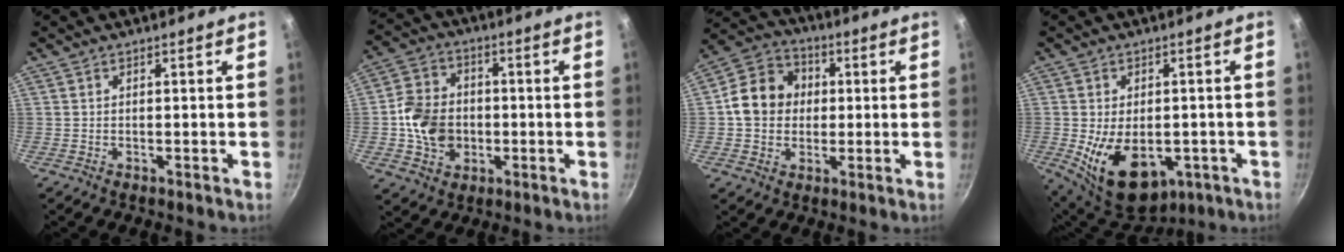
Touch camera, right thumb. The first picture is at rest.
{"total": 11.2, "force": [-1.2, 9.2, 6.3], "torque": [-0.091, 0.019, -0.030]}
{"total": 11.6, "force": [0.7, 10.1, 5.7], "torque": [-0.069, 0.018, -0.004]}
{"total": 14.4, "force": [-3.3, 9.2, 10.6], "torque": [-0.147, -0.013, -0.027]}